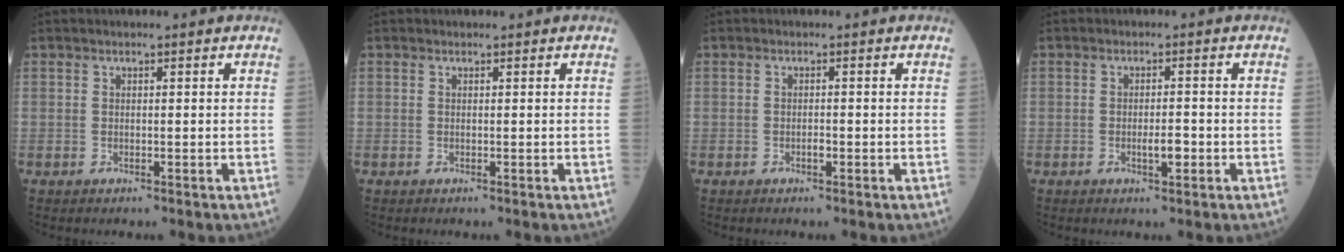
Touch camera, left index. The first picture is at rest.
{"total": 0.0}
{"total": 0.7, "force": [-0.5, 0.3, 0.5], "torque": [-0.008, -0.002, -0.011]}
{"total": 2.4, "force": [-1.0, 0.6, 2.1], "torque": [-0.032, -0.003, -0.016]}